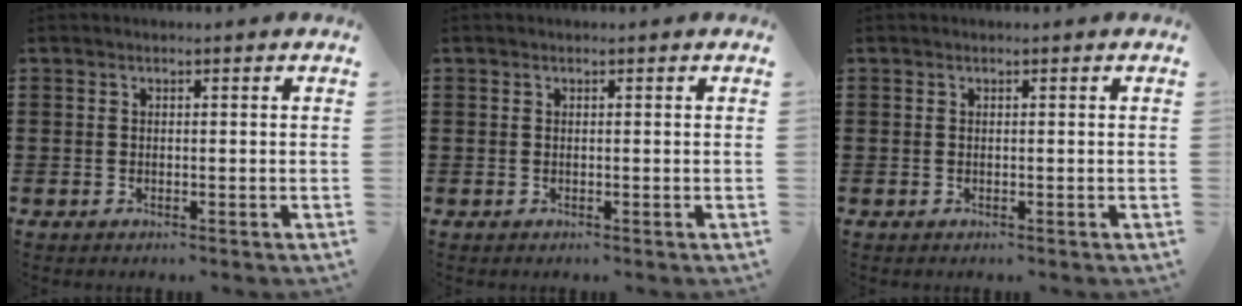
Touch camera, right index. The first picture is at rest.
{"total": 0.0}
{"total": 0.0}